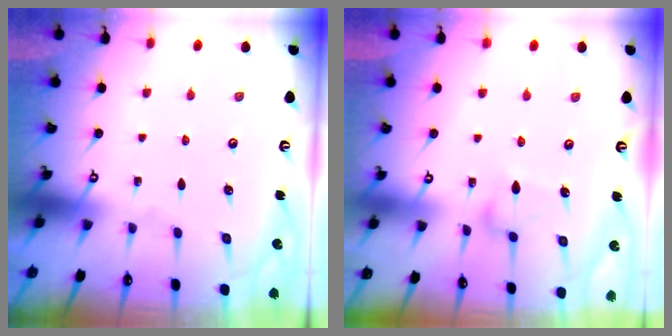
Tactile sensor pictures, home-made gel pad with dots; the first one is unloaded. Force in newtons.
{"total": 7.8, "press": 7.8, "slide": 0.3}